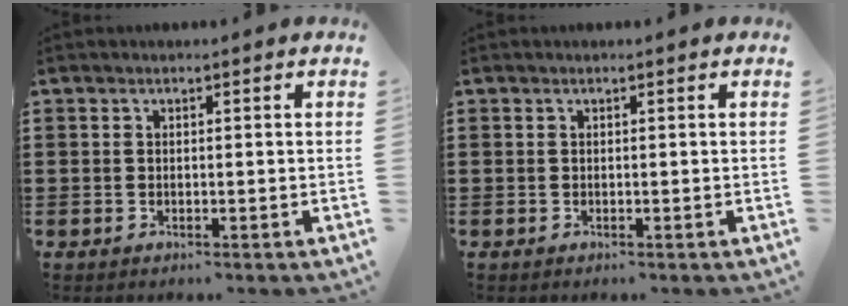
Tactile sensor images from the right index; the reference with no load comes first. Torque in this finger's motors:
{"motor_torque": [0.87, 1.27, 0.00, 0.00]}